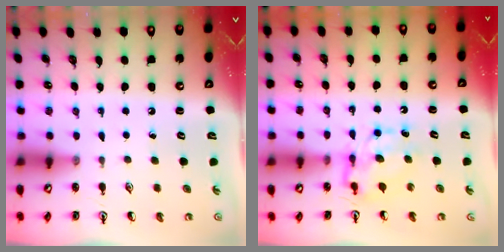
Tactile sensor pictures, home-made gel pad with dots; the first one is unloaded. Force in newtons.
{"total": 8.0, "press": 8.0, "slide": 0.3}